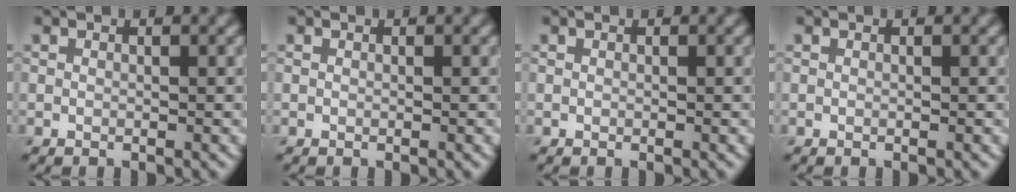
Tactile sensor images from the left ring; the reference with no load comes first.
{"total": 0.0}
{"total": 0.0}
{"total": 0.0}